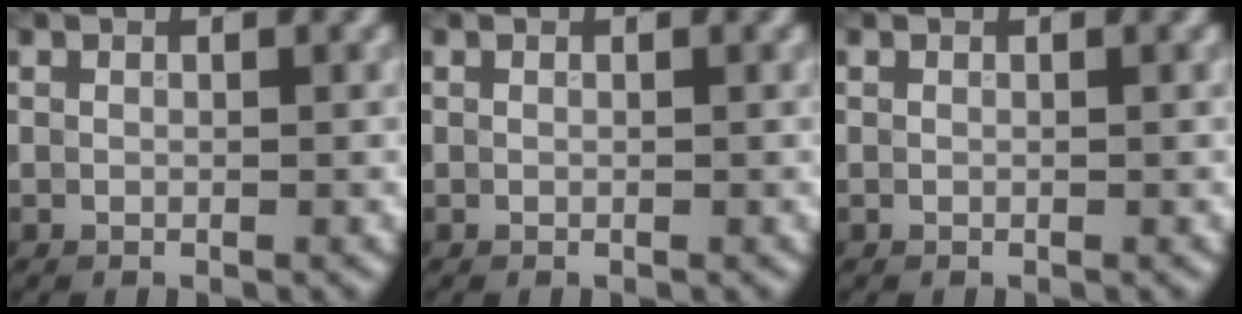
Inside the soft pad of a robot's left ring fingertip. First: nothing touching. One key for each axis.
{"total": 0.0}
{"total": 0.0}